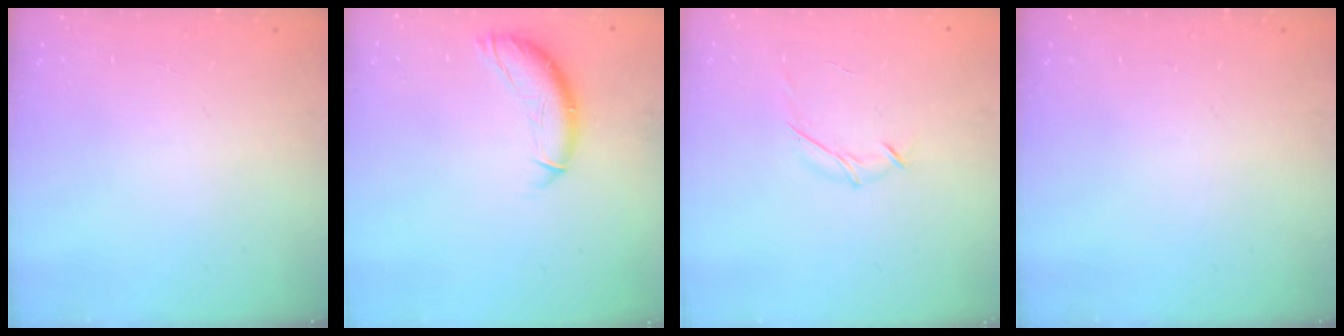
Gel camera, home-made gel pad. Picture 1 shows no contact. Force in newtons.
{"total": 11.7, "press": 11.6, "slide": 1.2}
{"total": 5.3, "press": 5.1, "slide": 1.1}
{"total": 0.0}